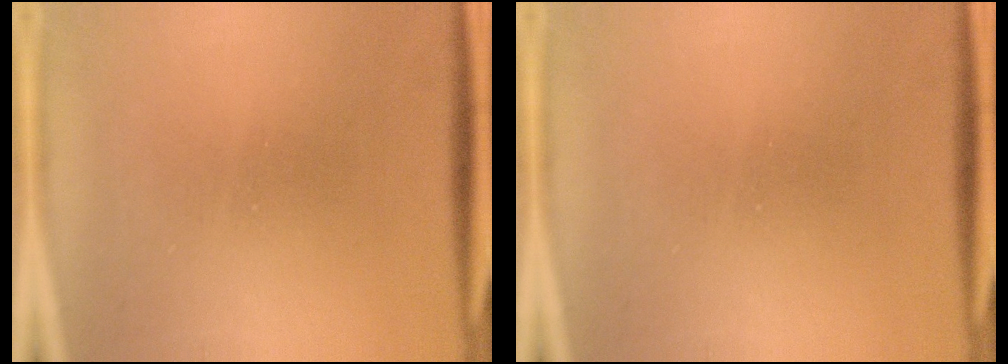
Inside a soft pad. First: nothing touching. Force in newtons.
{"total": 0.0}